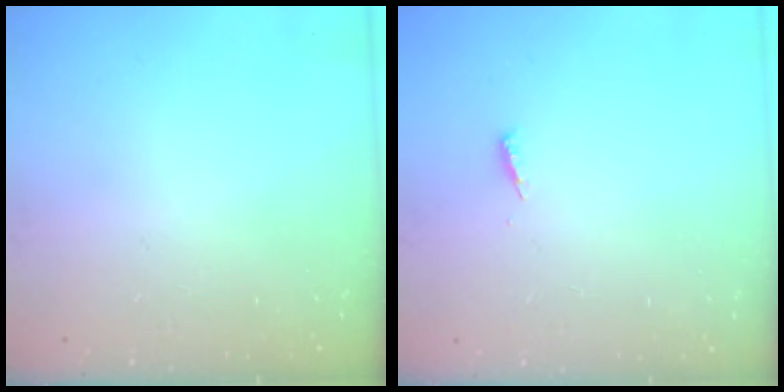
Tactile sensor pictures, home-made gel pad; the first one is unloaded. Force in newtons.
{"total": 3.5, "press": 3.4, "slide": 0.3}